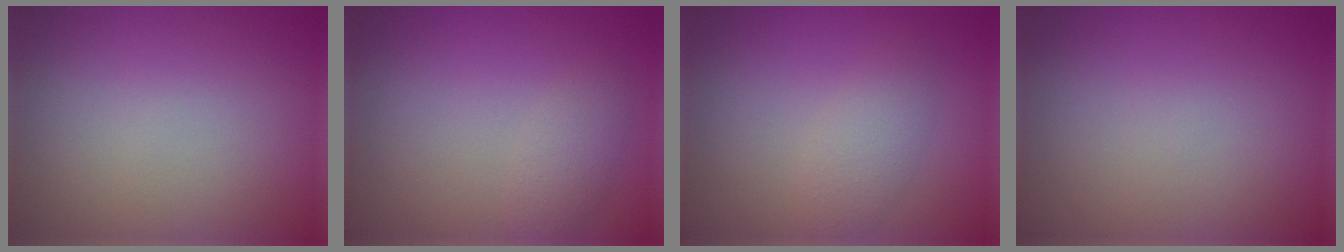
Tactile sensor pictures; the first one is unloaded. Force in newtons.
{"total": 1.8, "press": 1.8, "slide": 0.1}
{"total": 2.3, "press": 2.3, "slide": 0.1}
{"total": 0.0}